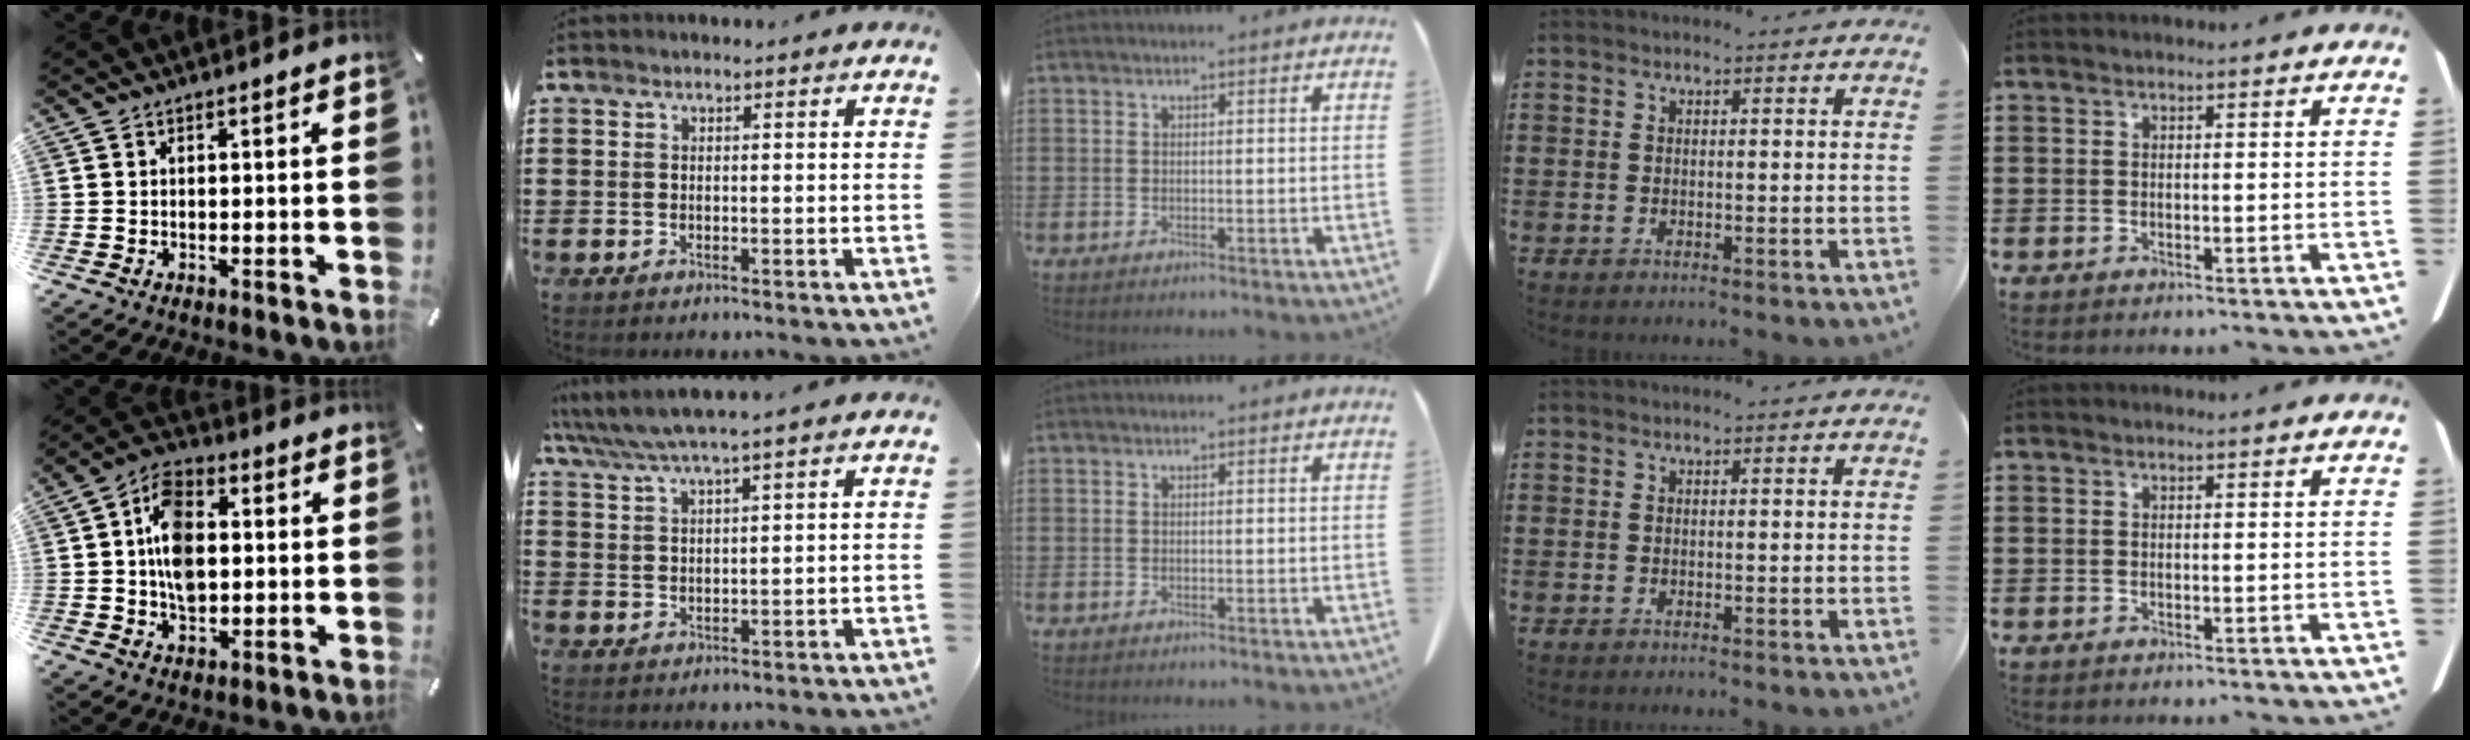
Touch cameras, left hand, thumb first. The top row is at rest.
{"thumb": {"total": 11.0, "force": [0.5, 7.8, 7.8], "torque": [-0.141, 0.007, 0.009]}, "index": {"total": 4.7, "force": [3.9, -0.1, 2.5], "torque": [-0.061, -0.011, 0.068]}}